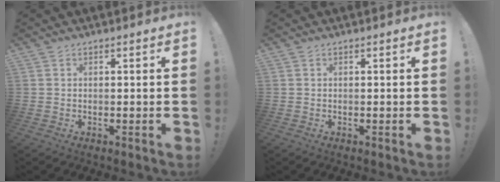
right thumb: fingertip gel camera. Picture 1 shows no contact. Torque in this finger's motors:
{"motor_torque": [0.00, 0.00, 0.02, 0.02, 0.00]}